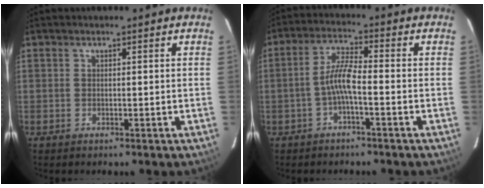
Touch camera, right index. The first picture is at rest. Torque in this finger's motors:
{"motor_torque": [0.66, -0.32, 0.56, 0.13]}